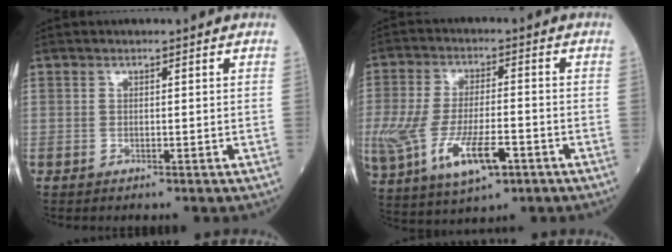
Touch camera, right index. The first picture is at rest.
{"total": 15.5, "force": [-5.5, 5.8, 13.2], "torque": [-0.305, -0.019, -0.088]}